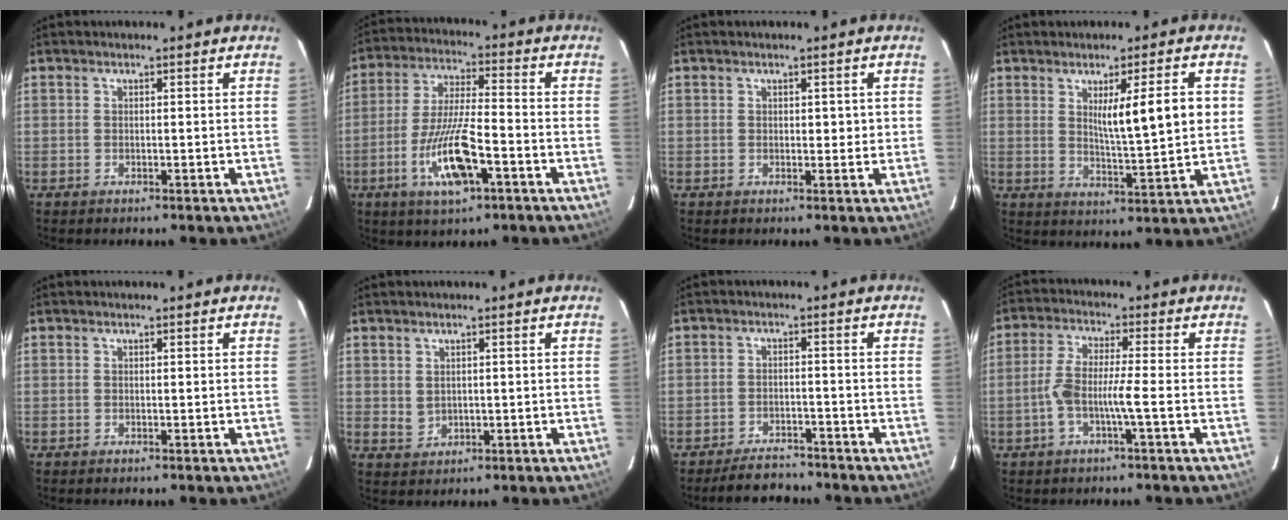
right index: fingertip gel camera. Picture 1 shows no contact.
{"total": 11.6, "force": [-4.7, 2.1, 10.3], "torque": [-0.205, -0.008, -0.082]}
{"total": 1.8, "force": [0.3, 1.2, 1.4], "torque": [-0.015, 0.005, 0.005]}
{"total": 9.2, "force": [2.2, 0.3, 8.9], "torque": [-0.137, -0.010, 0.036]}
{"total": 0.0}
{"total": 1.8, "force": [0.4, 1.5, 0.9], "torque": [-0.022, -0.002, 0.017]}
{"total": 5.1, "force": [-4.7, 1.8, 0.7], "torque": [-0.013, -0.006, -0.077]}
{"total": 5.8, "force": [-1.7, 0.0, 5.6], "torque": [-0.119, 0.014, -0.031]}